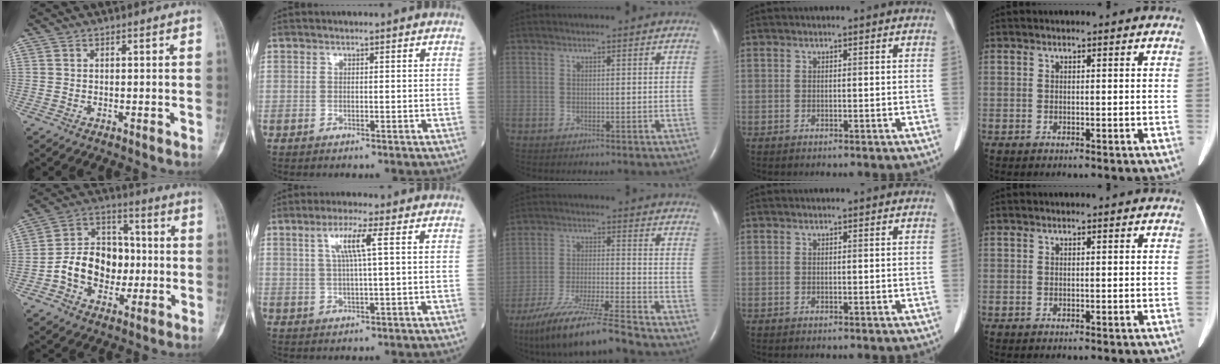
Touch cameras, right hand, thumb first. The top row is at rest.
{"thumb": {"total": 13.9, "force": [-2.3, 10.6, 8.7], "torque": [-0.107, 0.039, -0.045]}, "index": {"total": 5.0, "force": [1.7, -0.3, 4.7], "torque": [-0.093, 0.006, 0.034]}, "middle": {"total": 13.0, "force": [-11.1, -1.0, 6.7], "torque": [-0.118, -0.025, -0.197]}}